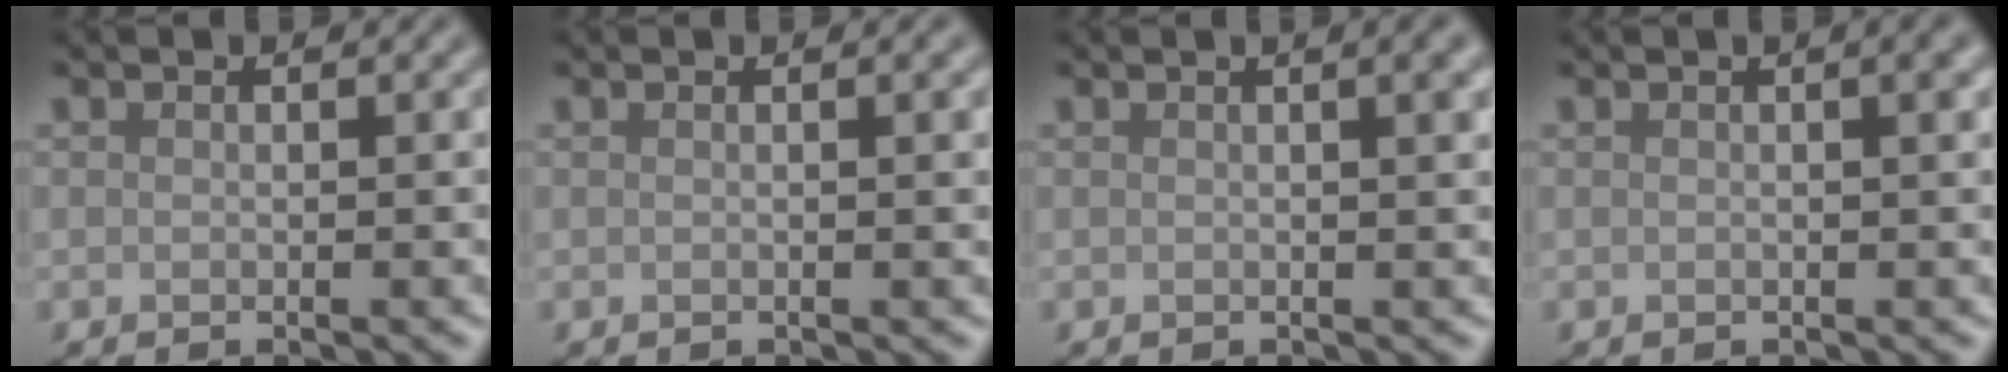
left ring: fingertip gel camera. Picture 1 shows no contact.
{"total": 2.4, "force": [0.4, 0.9, 2.2], "torque": [-0.018, 0.006, -0.002]}
{"total": 3.9, "force": [1.2, 1.6, 3.4], "torque": [-0.019, 0.015, -0.002]}
{"total": 3.2, "force": [0.9, 1.2, 2.8], "torque": [-0.016, 0.009, -0.003]}